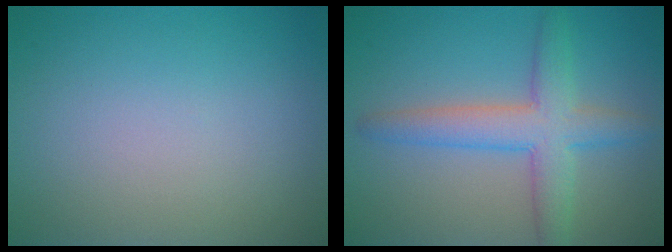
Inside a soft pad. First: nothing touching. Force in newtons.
{"total": 5.0, "press": 5.0, "slide": 0.2}